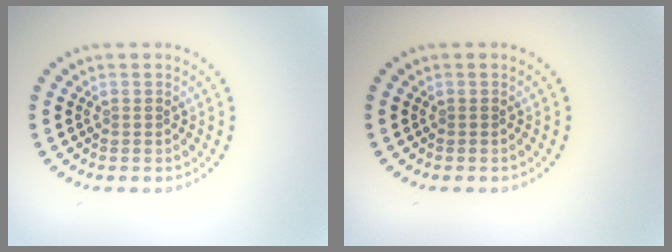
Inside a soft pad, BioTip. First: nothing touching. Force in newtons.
{"total": 0.0}